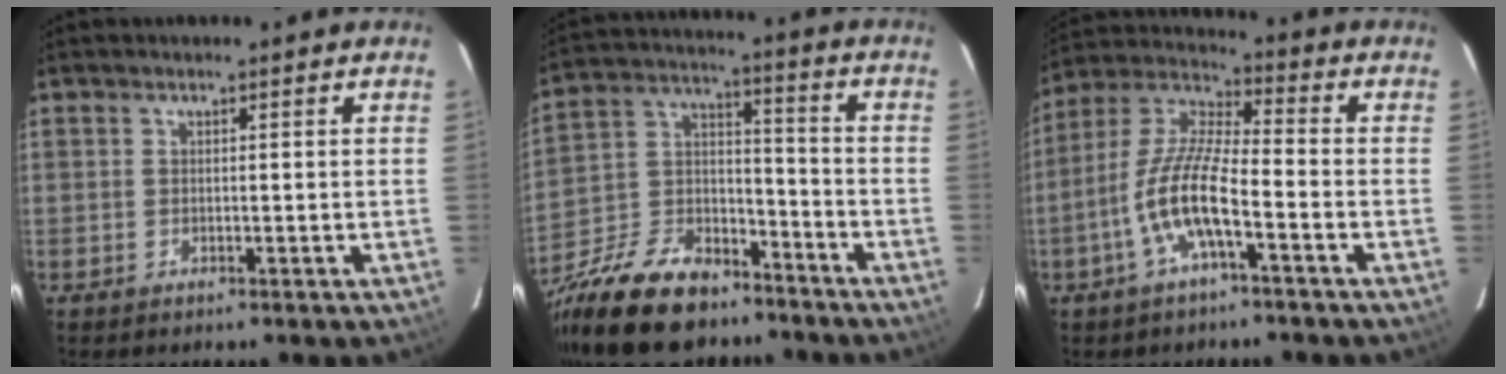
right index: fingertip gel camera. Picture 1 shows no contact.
{"total": 22.7, "force": [-16.8, 10.9, 10.9], "torque": [-0.248, 0.012, -0.278]}
{"total": 10.3, "force": [-4.4, 2.2, 9.0], "torque": [-0.199, 0.003, -0.087]}